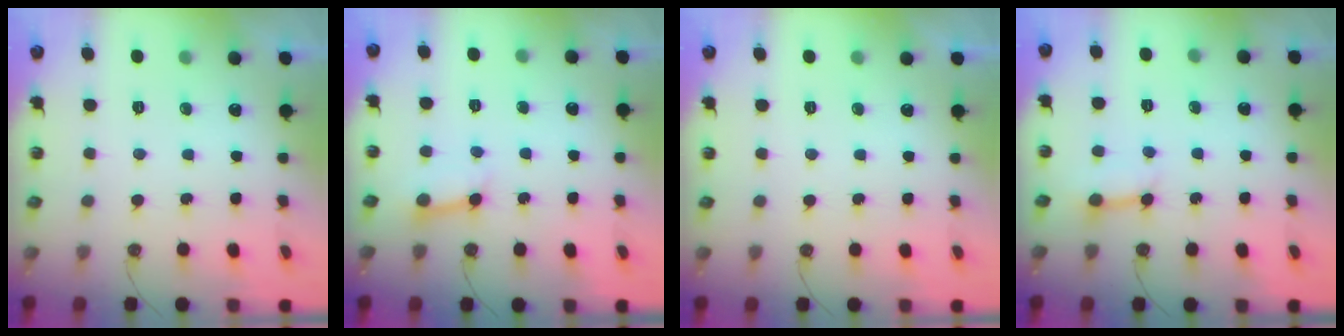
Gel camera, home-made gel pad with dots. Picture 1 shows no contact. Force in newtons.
{"total": 5.7, "press": 5.7, "slide": 0.7}
{"total": 0.0}
{"total": 4.9, "press": 4.9, "slide": 0.6}